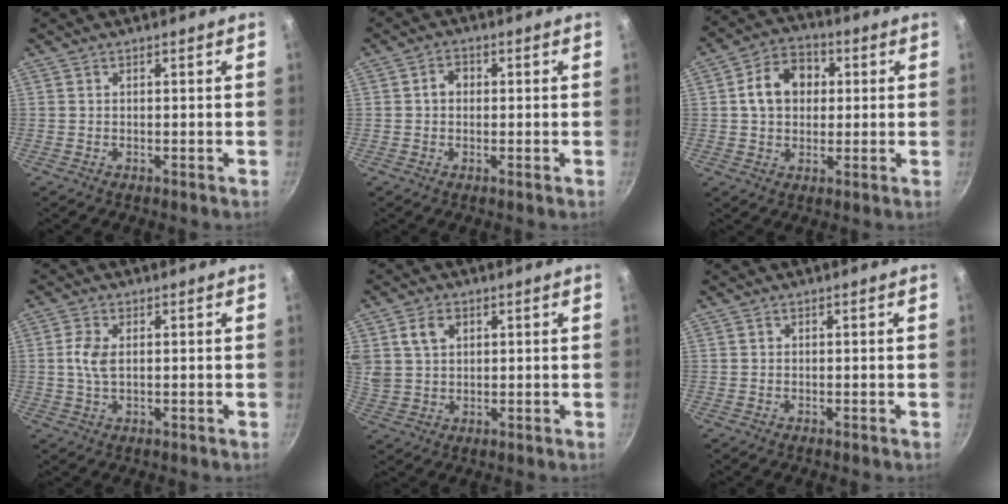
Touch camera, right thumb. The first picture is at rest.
{"total": 2.7, "force": [0.1, 2.2, 1.6], "torque": [-0.013, 0.010, -0.001]}
{"total": 10.2, "force": [1.7, 8.0, 6.2], "torque": [-0.073, 0.019, 0.016]}
{"total": 4.3, "force": [0.5, 2.4, 3.5], "torque": [-0.076, 0.005, 0.009]}
{"total": 7.7, "force": [3.0, 5.8, 4.2], "torque": [-0.070, -0.002, 0.059]}
{"total": 0.0}